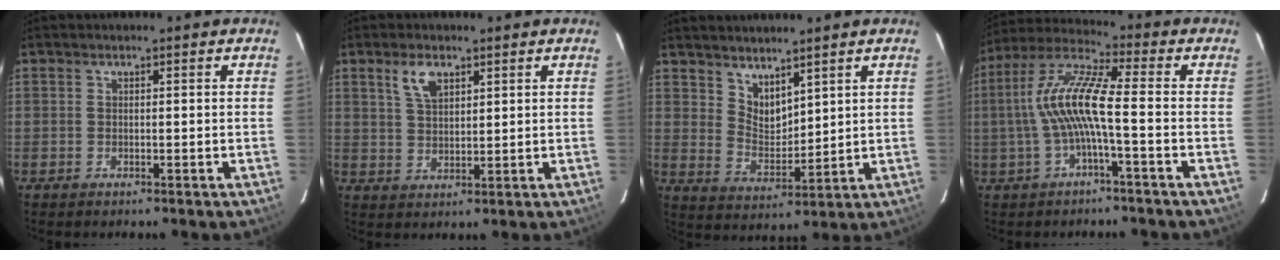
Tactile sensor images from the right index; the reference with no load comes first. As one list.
[{"total": 5.0, "force": [2.8, 2.5, 3.3], "torque": [-0.061, 0.009, 0.056]}, {"total": 6.1, "force": [4.8, 2.8, 2.5], "torque": [-0.038, -0.004, 0.096]}, {"total": 10.7, "force": [-1.5, 1.2, 10.5], "torque": [-0.220, 0.015, -0.030]}]